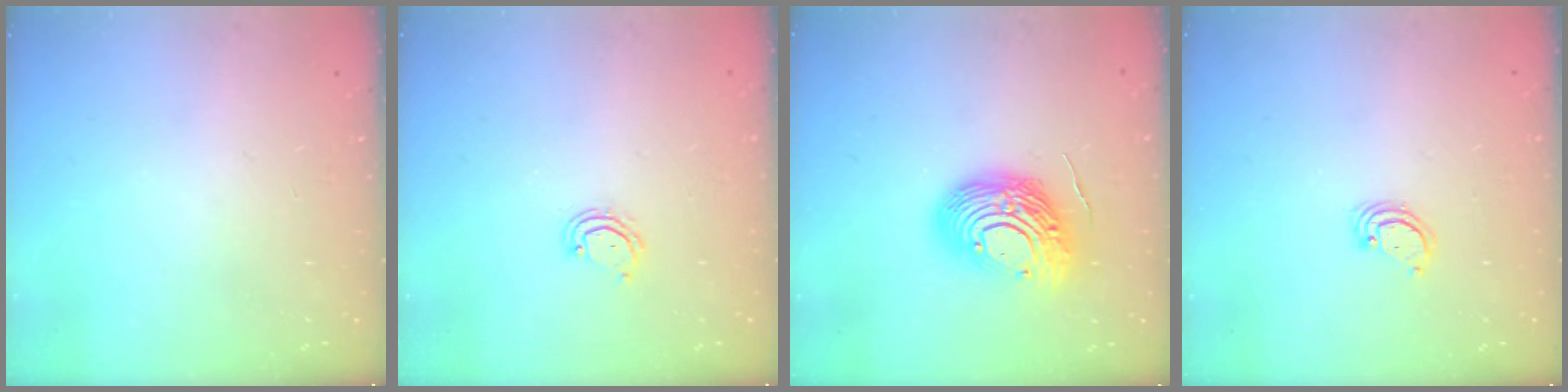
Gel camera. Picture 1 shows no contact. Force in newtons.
{"total": 4.2, "press": 4.1, "slide": 0.4}
{"total": 14.6, "press": 14.6, "slide": 1.4}
{"total": 2.6, "press": 2.6, "slide": 0.2}